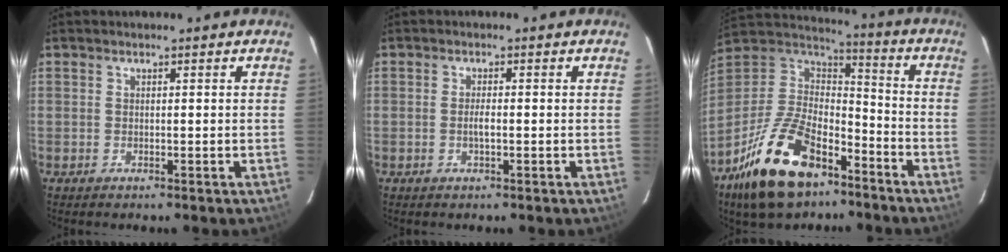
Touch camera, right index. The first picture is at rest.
{"total": 1.5, "force": [-0.4, 0.4, 1.5], "torque": [-0.028, 0.001, -0.008]}
{"total": 23.2, "force": [-13.9, 12.1, 14.1], "torque": [-0.299, -0.002, -0.236]}